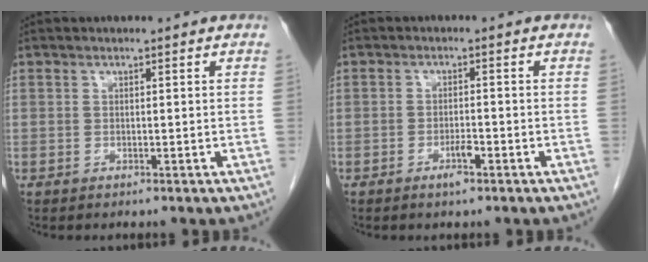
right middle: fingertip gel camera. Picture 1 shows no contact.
{"total": 2.4, "force": [-1.4, 0.4, 1.9], "torque": [-0.032, 0.001, -0.024]}